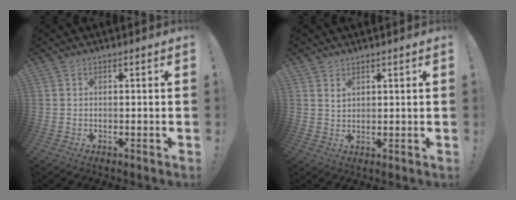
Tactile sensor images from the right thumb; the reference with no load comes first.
{"total": 1.9, "force": [1.5, 1.0, 0.5], "torque": [-0.001, -0.009, 0.028]}